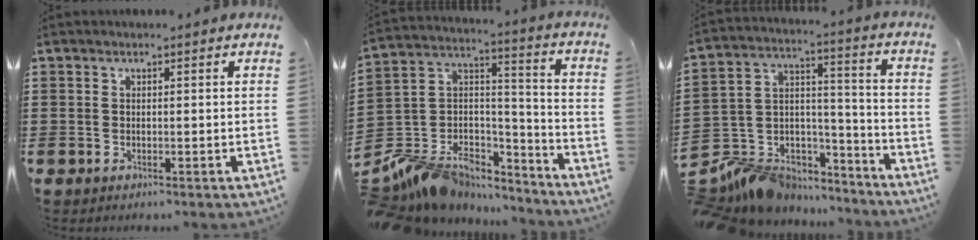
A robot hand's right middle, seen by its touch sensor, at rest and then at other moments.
{"total": 10.2, "force": [-8.5, 5.2, 2.5], "torque": [-0.084, 0.002, -0.165]}
{"total": 8.7, "force": [-7.8, 3.8, 0.5], "torque": [-0.026, -0.002, -0.147]}